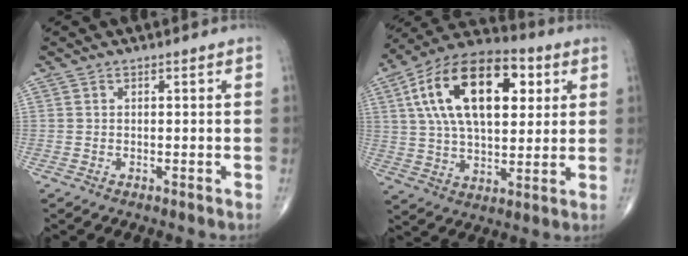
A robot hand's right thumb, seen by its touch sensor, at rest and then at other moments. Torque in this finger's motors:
{"motor_torque": [-0.61, 1.68, 2.00, 0.77, 0.24]}